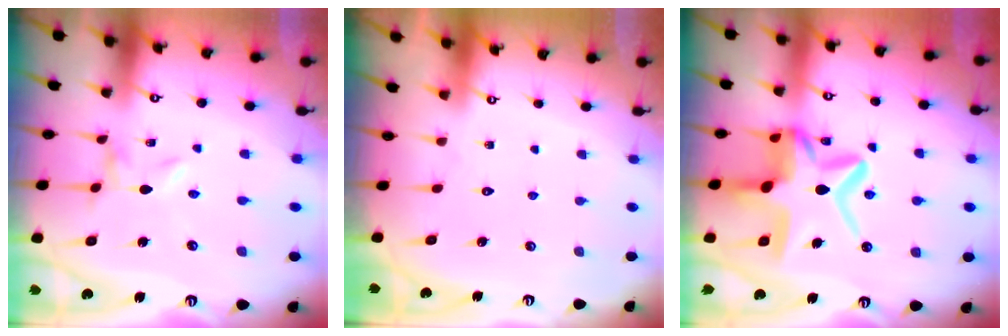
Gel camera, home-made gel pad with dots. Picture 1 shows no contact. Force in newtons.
{"total": 1.6, "press": 1.6, "slide": 0.1}
{"total": 16.8, "press": 16.7, "slide": 1.8}